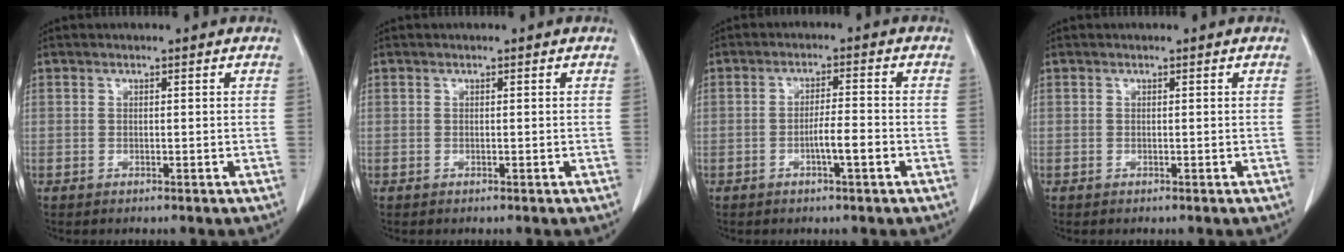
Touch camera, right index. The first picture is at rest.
{"total": 0.0}
{"total": 4.4, "force": [-1.6, 0.5, 4.1], "torque": [-0.072, 0.004, -0.026]}
{"total": 0.0}